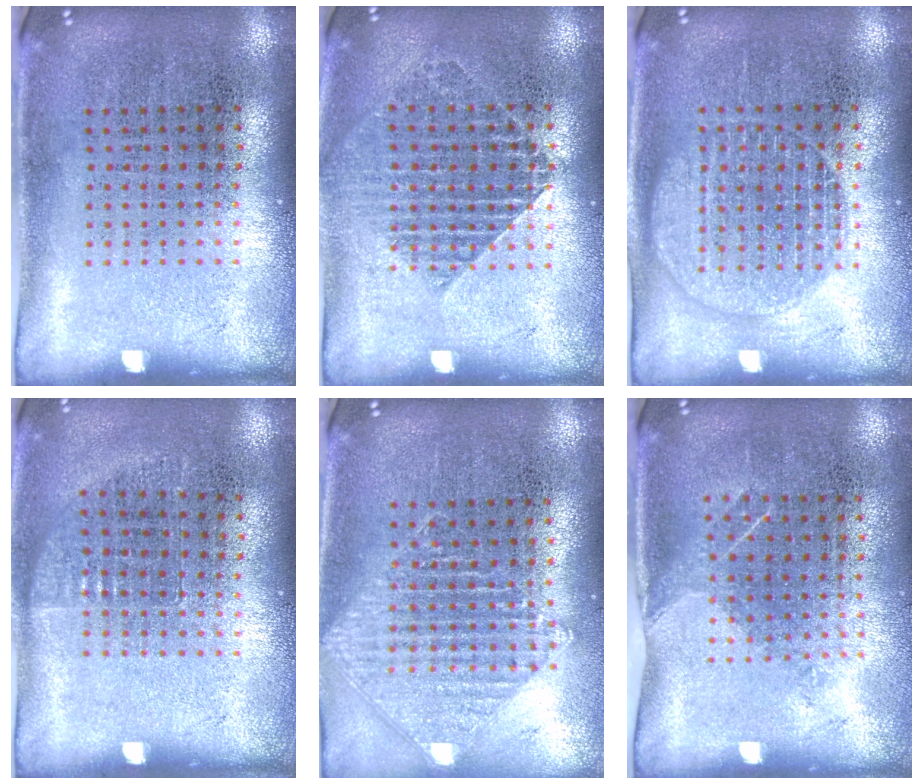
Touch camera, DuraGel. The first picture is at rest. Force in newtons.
{"total": 1.4, "press": 1.3, "slide": 0.5}
{"total": 1.4, "press": 1.4, "slide": 0.2}
{"total": 0.7, "press": 0.6, "slide": 0.3}
{"total": 1.0, "press": 1.0, "slide": 0.2}
{"total": 1.2, "press": 1.0, "slide": 0.7}